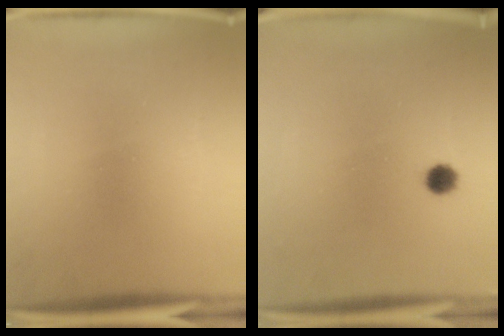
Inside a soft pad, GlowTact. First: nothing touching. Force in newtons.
{"total": 2.4}